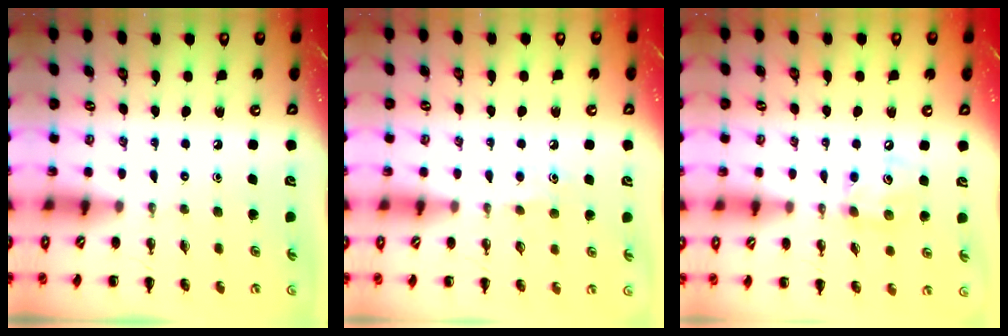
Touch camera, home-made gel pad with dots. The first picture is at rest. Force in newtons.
{"total": 4.6, "press": 4.4, "slide": 1.4}
{"total": 8.2, "press": 8.2, "slide": 0.9}